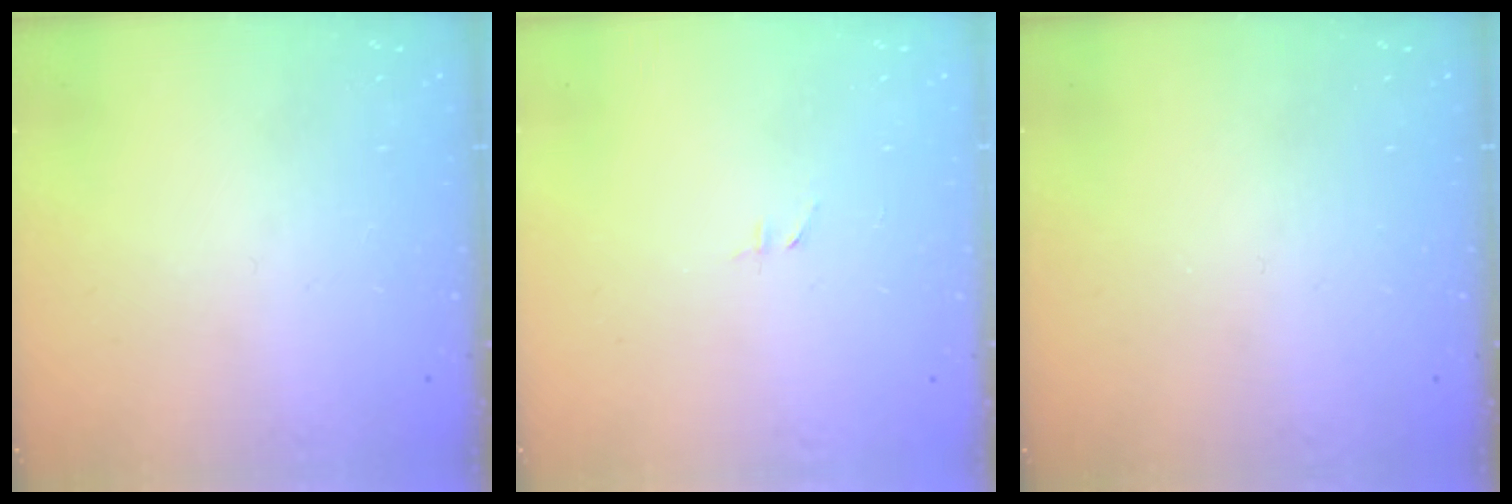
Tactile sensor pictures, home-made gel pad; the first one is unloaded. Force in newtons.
{"total": 4.5, "press": 3.7, "slide": 2.5}
{"total": 0.0}